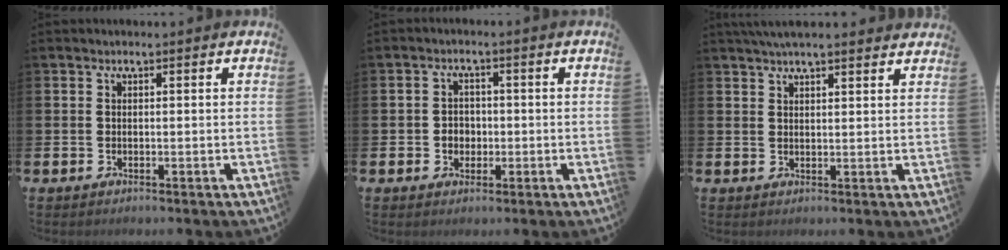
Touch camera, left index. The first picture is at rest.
{"total": 2.4, "force": [-0.4, 2.2, 0.9], "torque": [-0.011, 0.002, -0.014]}
{"total": 3.7, "force": [3.5, 0.4, 1.2], "torque": [-0.023, -0.010, 0.063]}